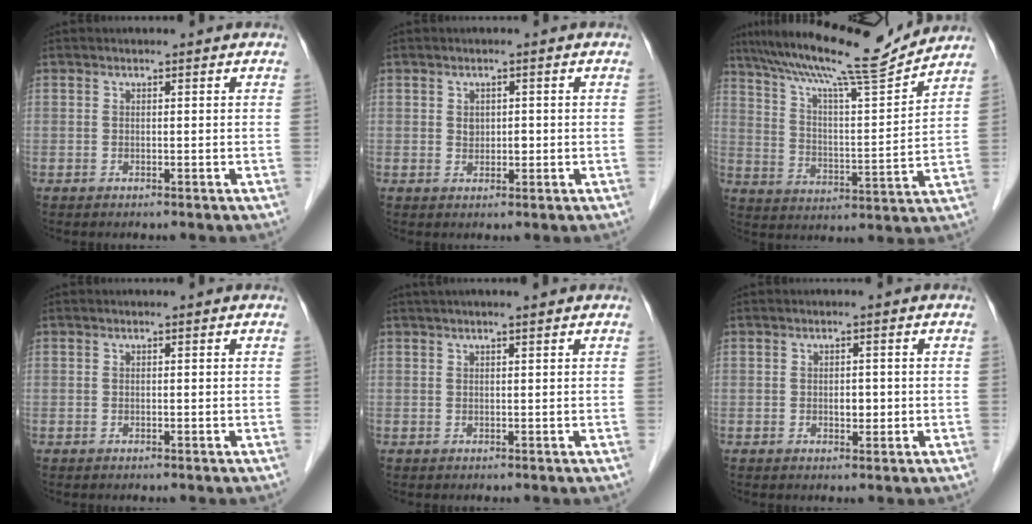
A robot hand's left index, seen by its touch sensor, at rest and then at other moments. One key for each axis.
{"total": 1.7, "fx": 0.0, "fy": 1.3, "fz": 1.0, "tx": -0.016, "ty": 0.000, "tz": 0.002}
{"total": 17.0, "fx": 15.4, "fy": -0.2, "fz": 7.4, "tx": -0.132, "ty": -0.005, "tz": 0.244}
{"total": 0.0}
{"total": 3.8, "fx": 3.0, "fy": -0.2, "fz": 2.3, "tx": -0.031, "ty": 0.027, "tz": 0.048}
{"total": 1.7, "fx": -0.4, "fy": 1.0, "fz": 1.3, "tx": -0.019, "ty": -0.002, "tz": -0.004}